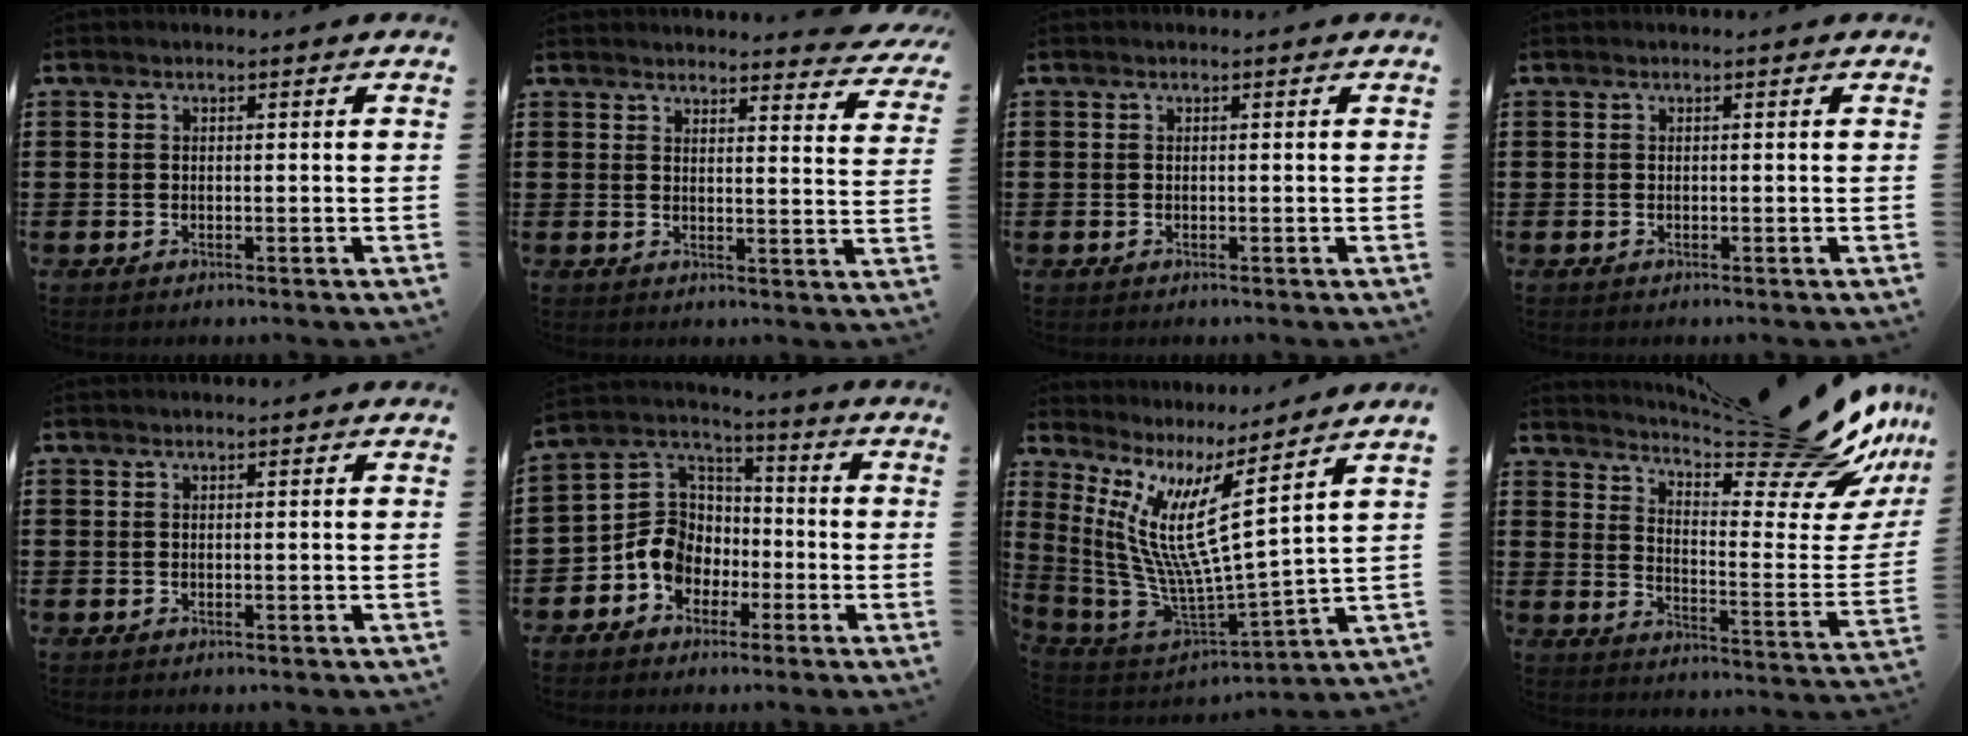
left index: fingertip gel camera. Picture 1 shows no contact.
{"total": 3.4, "force": [3.4, -0.2, 0.6], "torque": [-0.019, -0.019, 0.059]}
{"total": 0.0}
{"total": 0.0}
{"total": 0.0}
{"total": 8.9, "force": [-3.3, 7.6, 3.2], "torque": [-0.105, 0.013, -0.069]}
{"total": 10.7, "force": [4.5, 1.2, 9.6], "torque": [-0.231, -0.066, 0.064]}
{"total": 15.4, "force": [12.8, 2.7, 8.1], "torque": [-0.115, -0.110, 0.208]}